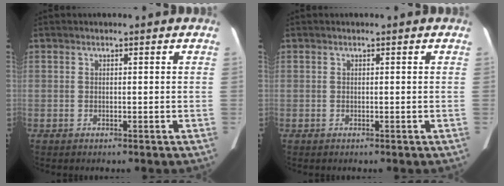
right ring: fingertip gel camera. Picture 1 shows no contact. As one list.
[{"total": 0.0}]